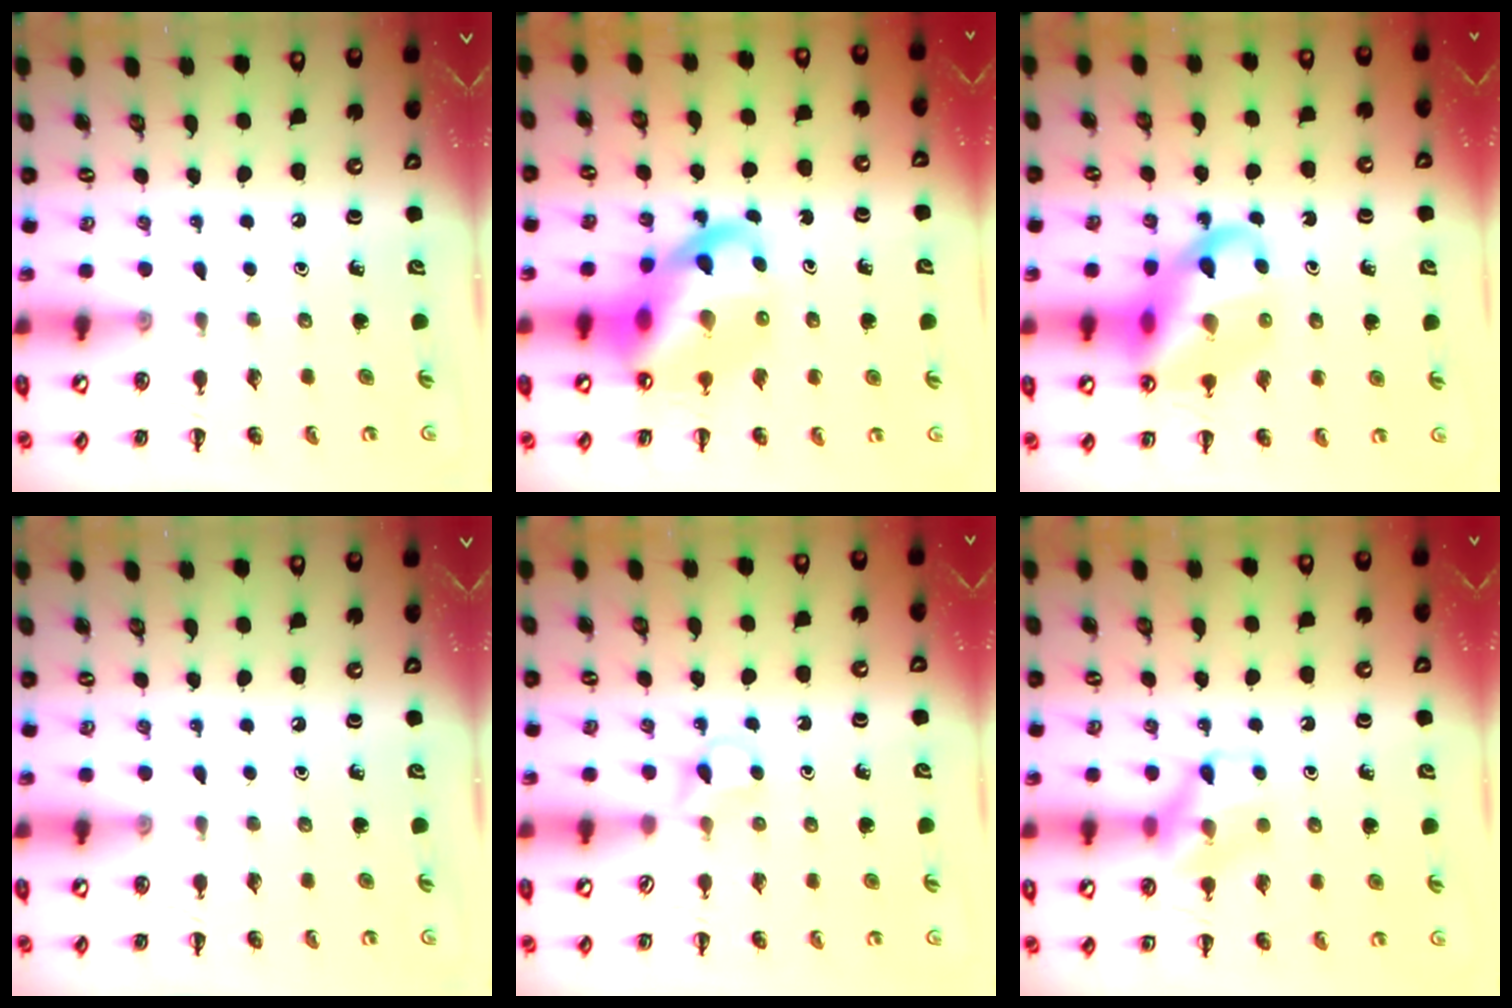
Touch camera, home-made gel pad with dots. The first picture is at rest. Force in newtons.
{"total": 15.8, "press": 15.2, "slide": 4.1}
{"total": 17.2, "press": 16.9, "slide": 3.1}
{"total": 0.0}
{"total": 3.7, "press": 3.5, "slide": 1.3}
{"total": 10.4, "press": 10.4, "slide": 1.0}